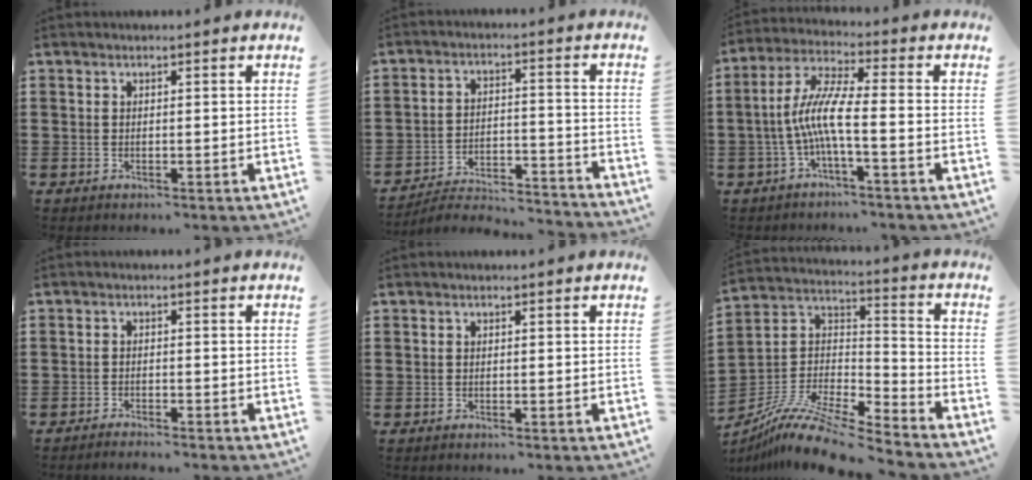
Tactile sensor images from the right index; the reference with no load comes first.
{"total": 3.8, "force": [-3.7, 0.7, 0.9], "torque": [-0.021, 0.002, -0.079]}
{"total": 7.9, "force": [-2.0, 1.0, 7.6], "torque": [-0.166, -0.008, -0.046]}
{"total": 1.3, "force": [-1.3, -0.1, 0.0], "torque": [-0.004, 0.001, -0.026]}
{"total": 0.0}
{"total": 11.4, "force": [-9.8, 1.7, 5.5], "torque": [-0.111, 0.018, -0.196]}